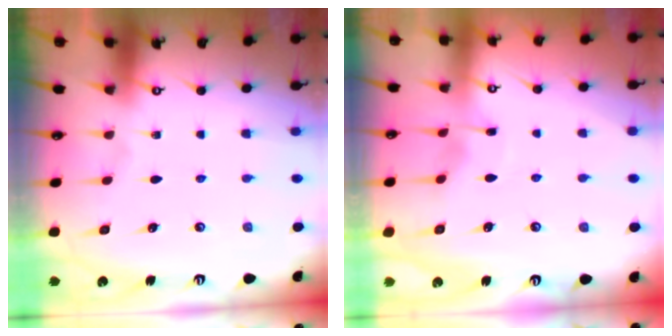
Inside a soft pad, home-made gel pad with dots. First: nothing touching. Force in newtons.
{"total": 3.3, "press": 3.2, "slide": 0.4}